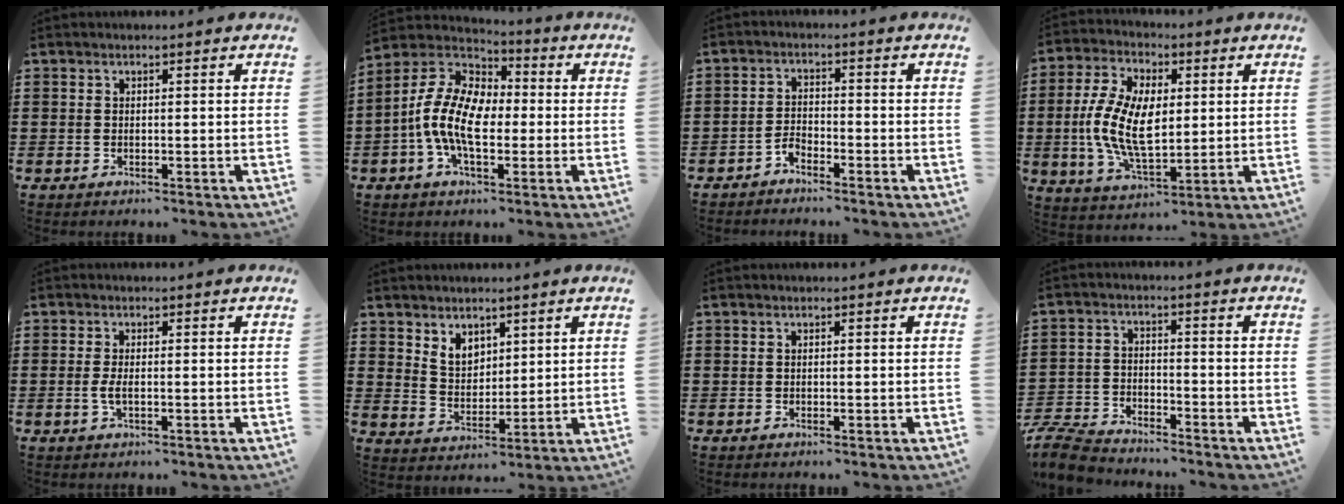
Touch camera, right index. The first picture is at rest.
{"total": 11.2, "force": [-1.5, 6.3, 9.1], "torque": [-0.222, -0.003, -0.034]}
{"total": 2.1, "force": [-2.0, 0.7, 0.4], "torque": [-0.016, 0.004, -0.041]}
{"total": 11.6, "force": [0.1, 6.3, 9.7], "torque": [-0.208, 0.007, 0.002]}
{"total": 2.1, "force": [-0.4, 0.5, 2.0], "torque": [-0.050, -0.007, -0.011]}
{"total": 4.6, "force": [3.3, 3.0, 1.1], "torque": [-0.035, 0.005, 0.062]}
{"total": 0.0}
{"total": 5.9, "force": [-5.7, 1.0, 1.1], "torque": [-0.049, 0.000, -0.121]}